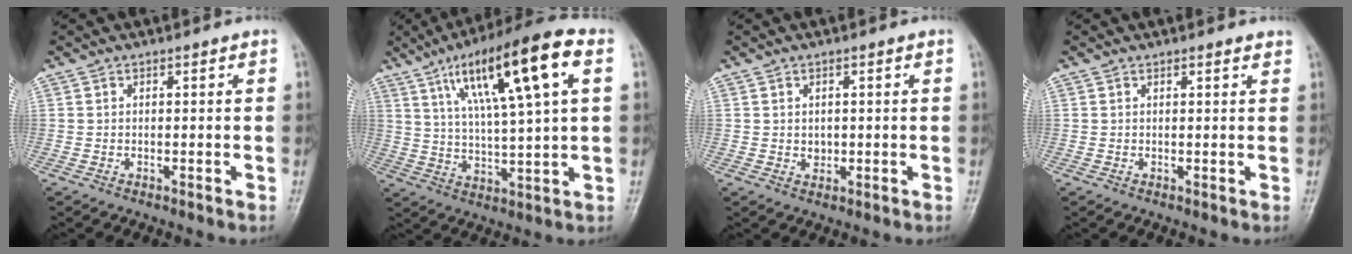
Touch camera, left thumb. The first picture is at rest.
{"total": 19.8, "force": [7.9, 4.0, 17.7], "torque": [-0.288, 0.004, 0.132]}
{"total": 1.5, "force": [0.2, 1.2, 0.8], "torque": [-0.008, -0.001, 0.007]}
{"total": 1.4, "force": [1.0, 0.4, 0.9], "torque": [-0.011, -0.002, 0.012]}